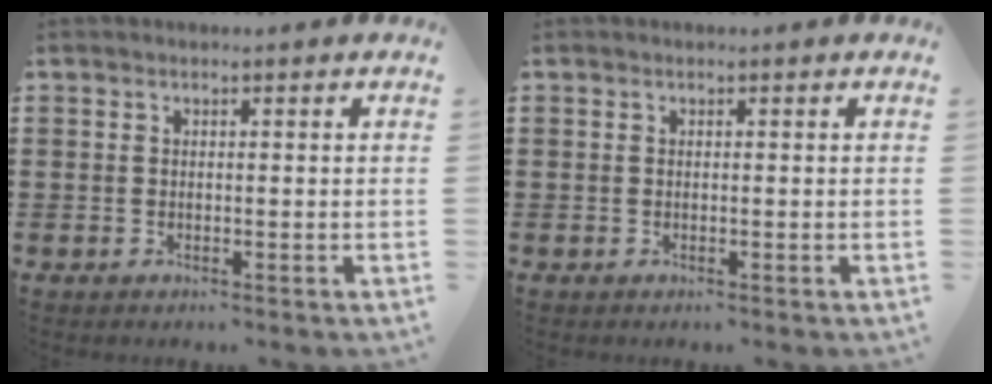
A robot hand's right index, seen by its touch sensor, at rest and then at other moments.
{"total": 0.0}